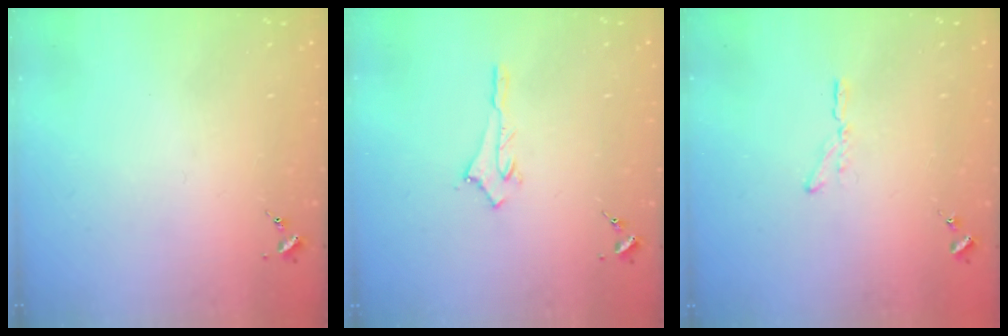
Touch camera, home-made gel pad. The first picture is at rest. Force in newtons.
{"total": 2.6, "press": 2.6, "slide": 0.2}
{"total": 4.0, "press": 3.9, "slide": 0.3}